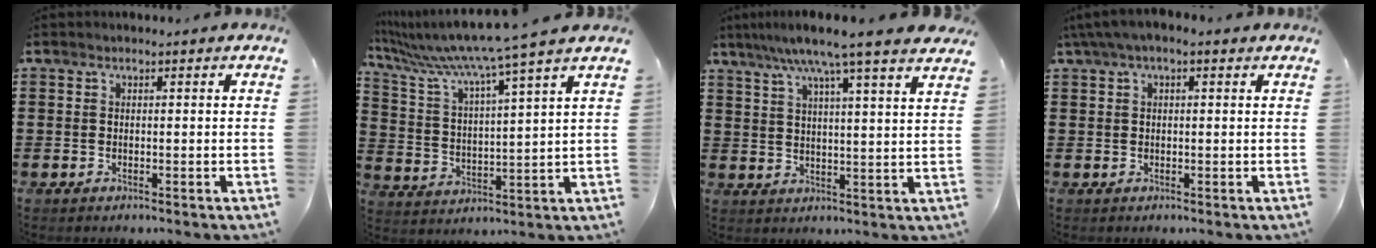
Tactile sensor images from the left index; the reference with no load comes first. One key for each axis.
{"total": 7.9, "fx": 6.8, "fy": -1.4, "fz": 3.8, "tx": -0.107, "ty": -0.057, "tz": 0.105}
{"total": 8.2, "fx": 6.5, "fy": -0.4, "fz": 5.0, "tx": -0.108, "ty": -0.026, "tz": 0.108}
{"total": 2.2, "fx": 0.6, "fy": 0.8, "fz": 2.0, "tx": -0.046, "ty": 0.003, "tz": 0.006}